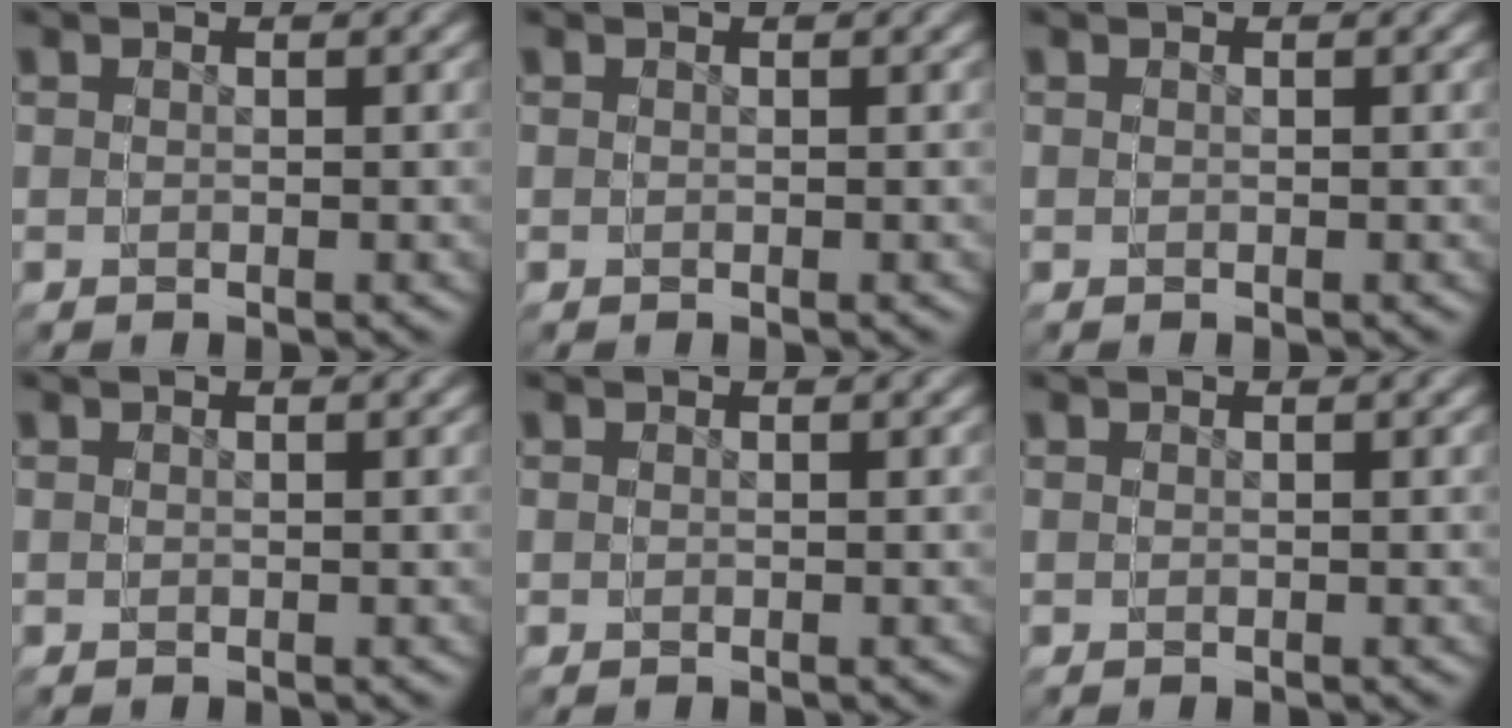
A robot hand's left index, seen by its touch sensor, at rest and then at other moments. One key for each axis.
{"total": 0.0}
{"total": 0.0}
{"total": 0.0}
{"total": 0.0}
{"total": 0.0}